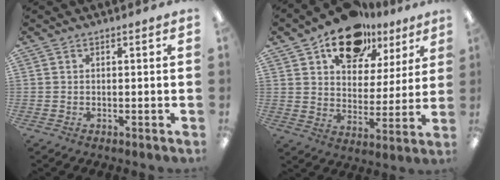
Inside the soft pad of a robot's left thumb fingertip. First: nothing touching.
{"total": 15.2, "force": [11.0, 8.7, 5.9], "torque": [-0.084, -0.067, 0.196]}